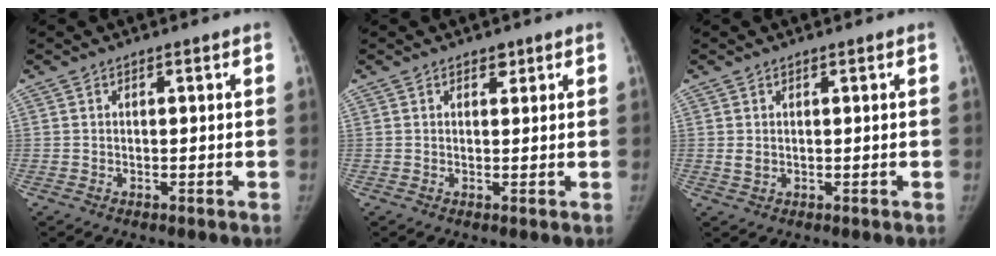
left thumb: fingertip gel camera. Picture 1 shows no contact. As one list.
[{"total": 1.3, "force": [0.9, 0.8, 0.5], "torque": [0.003, -0.005, 0.010]}, {"total": 1.3, "force": [0.4, 0.8, 1.0], "torque": [-0.013, -0.005, 0.012]}]